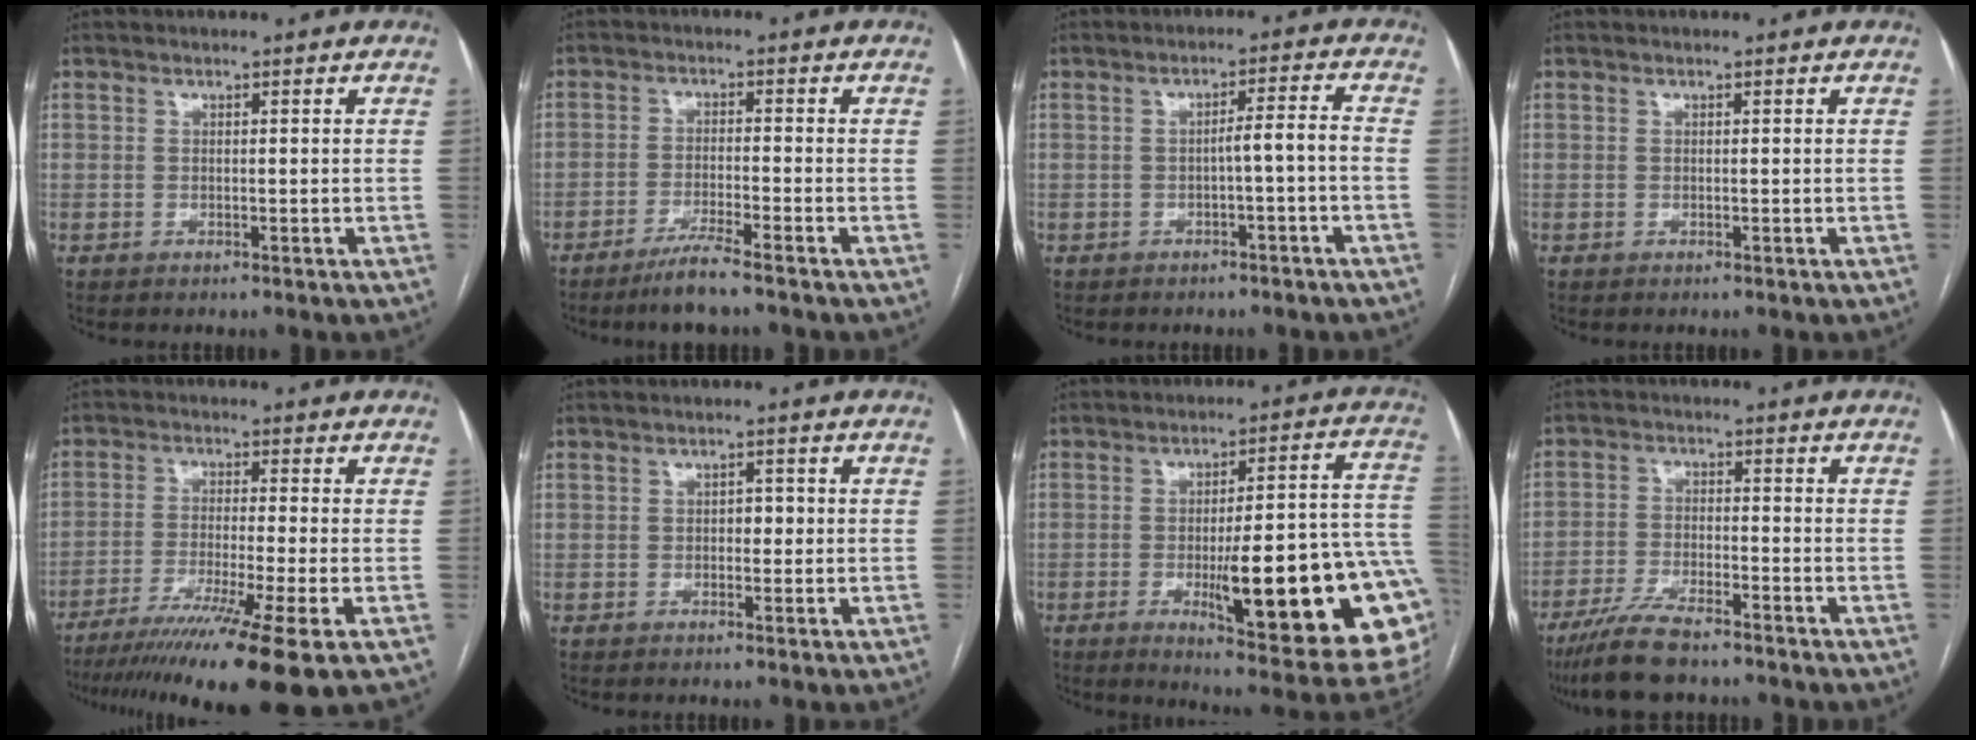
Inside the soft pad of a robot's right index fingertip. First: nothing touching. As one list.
[{"total": 5.0, "force": [-4.0, -0.5, 2.9], "torque": [-0.057, -0.014, -0.078]}, {"total": 3.6, "force": [-1.3, -0.3, 3.3], "torque": [-0.046, 0.013, -0.020]}, {"total": 0.0}, {"total": 15.3, "force": [-10.3, -1.3, 11.2], "torque": [-0.172, -0.044, -0.166]}, {"total": 1.7, "force": [-0.1, 1.1, 1.3], "torque": [-0.015, 0.007, -0.003]}, {"total": 26.0, "force": [-6.1, 4.2, 25.0], "torque": [-0.242, 0.000, -0.071]}, {"total": 7.0, "force": [-5.5, 1.7, 4.0], "torque": [-0.083, -0.014, -0.101]}]